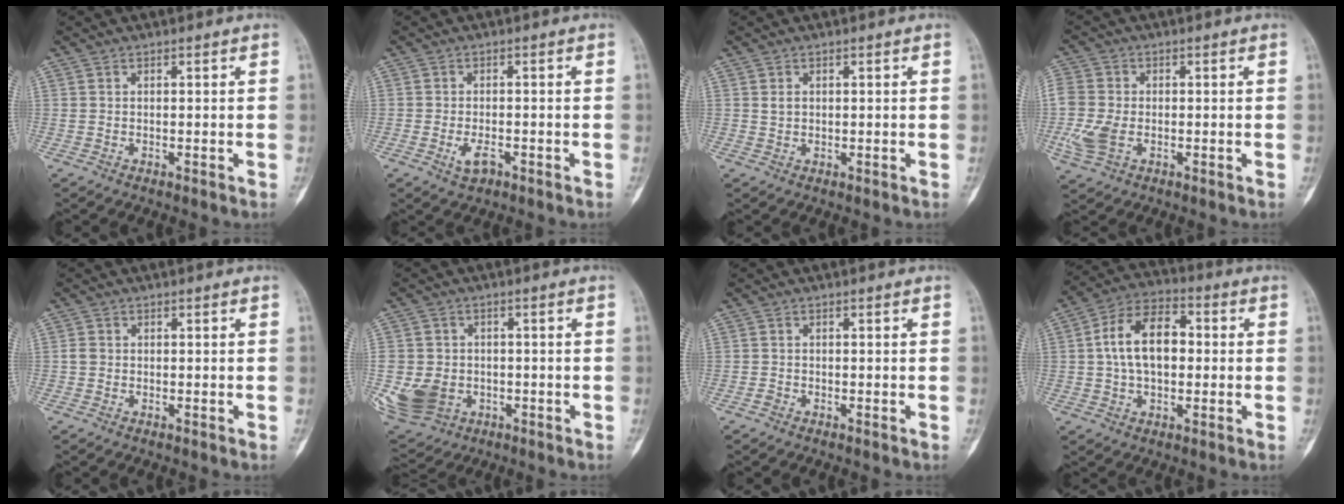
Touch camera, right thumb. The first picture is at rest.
{"total": 2.8, "force": [-1.2, 1.4, 2.0], "torque": [-0.038, 0.002, -0.019]}
{"total": 1.1, "force": [0.4, 0.8, 0.6], "torque": [-0.002, -0.001, 0.009]}
{"total": 8.3, "force": [-1.4, 5.8, 5.8], "torque": [-0.148, 0.002, -0.029]}
{"total": 1.4, "force": [0.0, 1.2, 0.6], "torque": [-0.012, 0.002, 0.000]}
{"total": 13.5, "force": [-3.1, 11.1, 7.1], "torque": [-0.166, 0.002, -0.036]}
{"total": 0.6, "force": [-0.5, 0.3, 0.1], "torque": [-0.004, -0.001, -0.013]}
{"total": 12.6, "force": [0.9, 7.7, 10.0], "torque": [-0.163, 0.027, 0.009]}